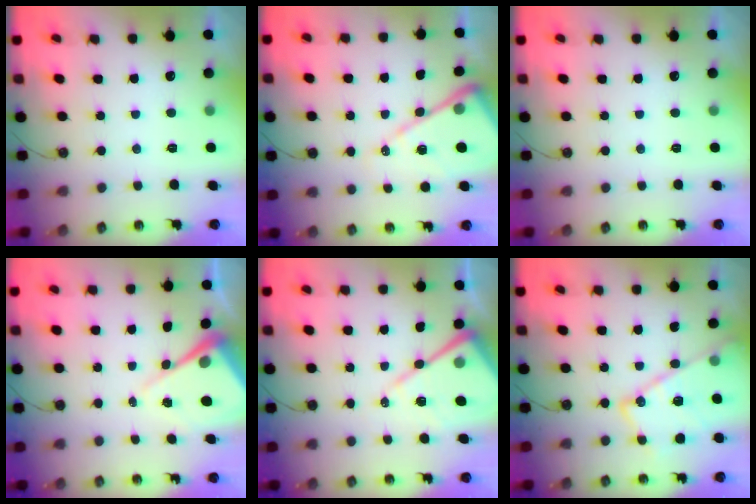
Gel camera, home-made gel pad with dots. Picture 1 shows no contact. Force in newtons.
{"total": 14.7, "press": 14.6, "slide": 1.4}
{"total": 0.0}
{"total": 9.5, "press": 9.5, "slide": 1.0}
{"total": 14.5, "press": 14.5, "slide": 1.3}
{"total": 16.6, "press": 16.6, "slide": 0.8}